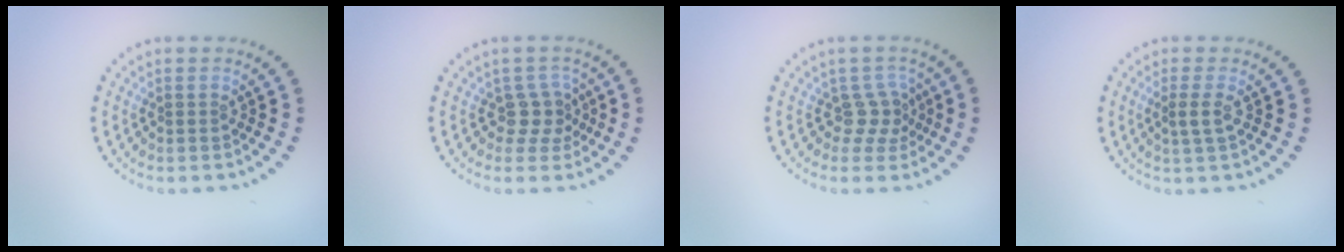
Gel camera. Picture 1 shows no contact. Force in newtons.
{"total": 2.2, "press": 1.6, "slide": 1.5}
{"total": 2.1, "press": 1.5, "slide": 1.5}
{"total": 1.7, "press": 1.3, "slide": 1.0}